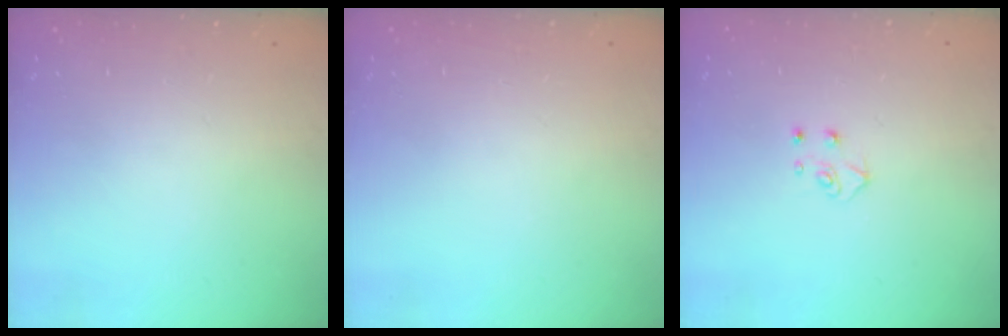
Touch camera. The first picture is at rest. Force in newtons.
{"total": 0.0}
{"total": 3.9, "press": 3.9, "slide": 0.4}